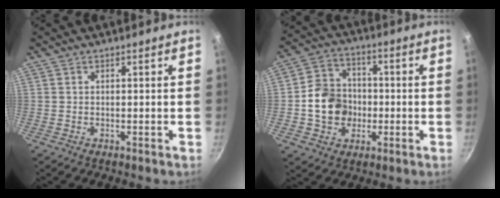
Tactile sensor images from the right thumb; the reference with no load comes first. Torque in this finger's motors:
{"motor_torque": [-0.56, 0.79, 1.17, -0.33, 0.04]}